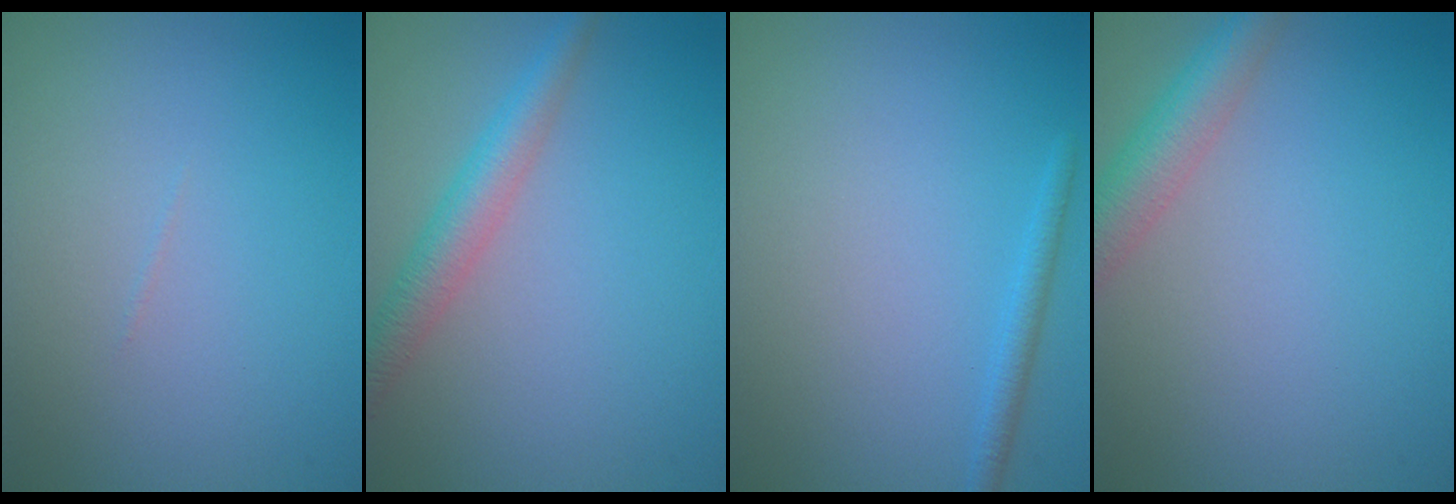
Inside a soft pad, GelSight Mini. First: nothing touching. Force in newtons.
{"total": 3.4, "press": 3.4, "slide": 0.1}
{"total": 1.3, "press": 1.3, "slide": 0.0}
{"total": 4.0, "press": 4.0, "slide": 0.2}